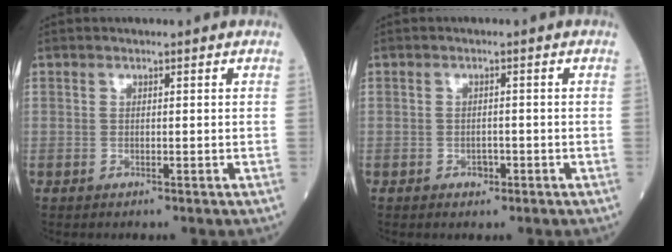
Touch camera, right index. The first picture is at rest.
{"total": 1.5, "force": [-0.7, 1.0, 0.8], "torque": [-0.011, 0.003, -0.008]}